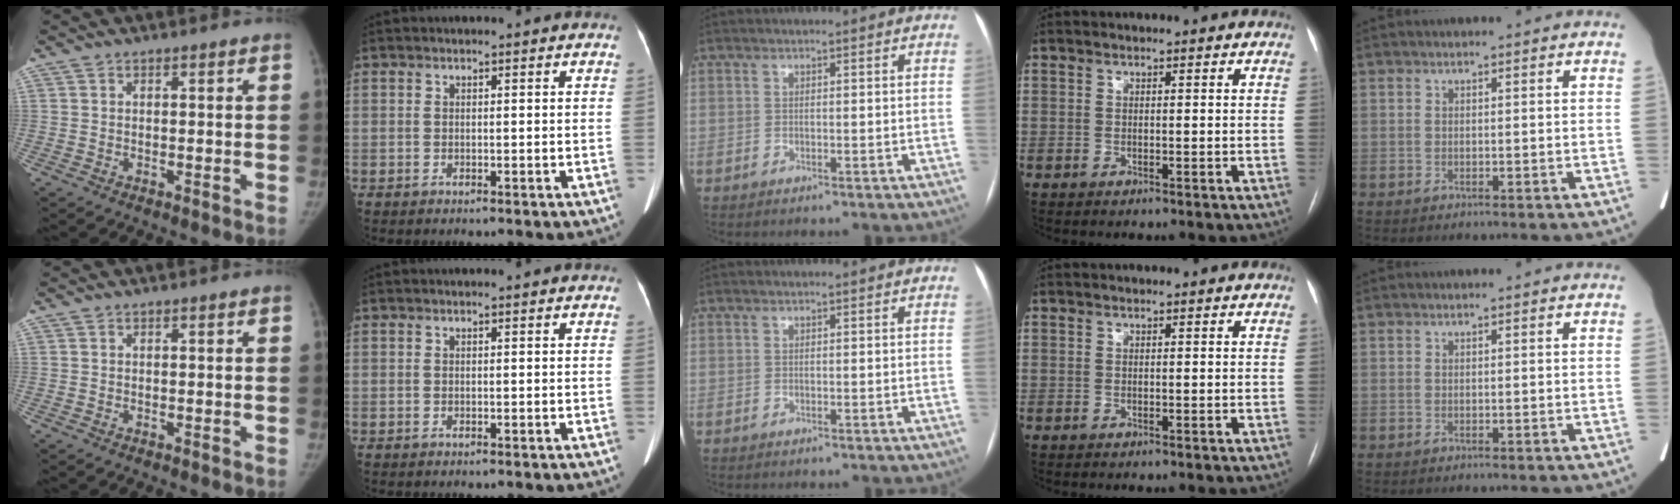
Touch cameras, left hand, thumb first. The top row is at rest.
{}